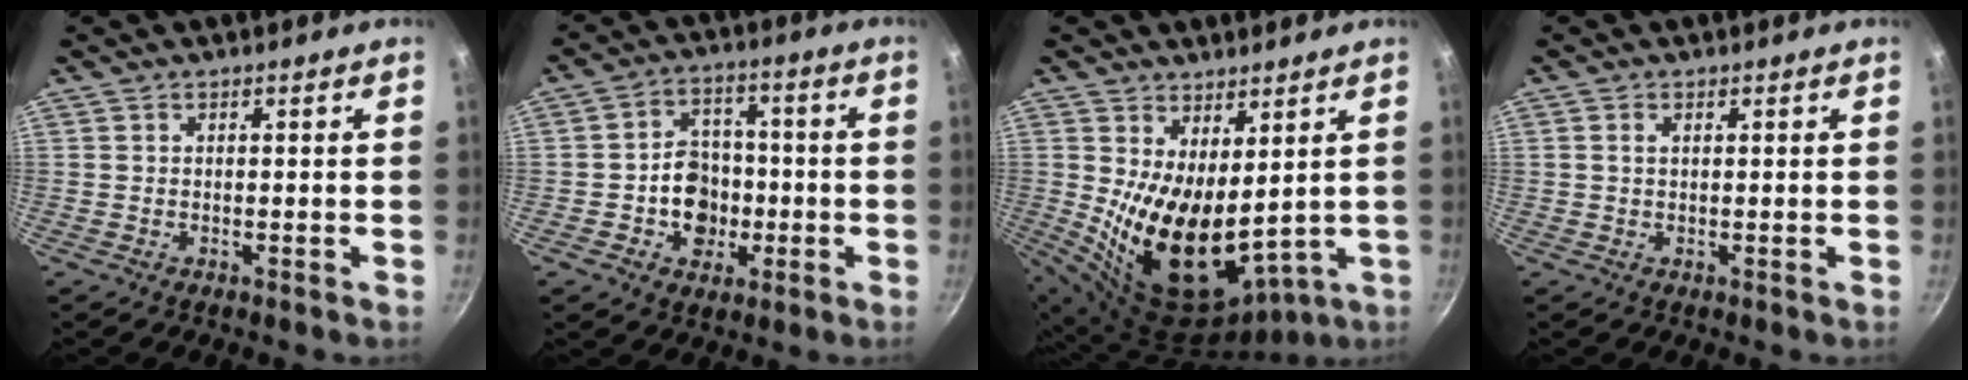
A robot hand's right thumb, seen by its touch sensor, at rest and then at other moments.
{"total": 10.0, "force": [-2.0, 8.4, 5.0], "torque": [-0.039, 0.023, -0.034]}
{"total": 17.0, "force": [1.9, 9.4, 14.1], "torque": [-0.222, -0.048, 0.060]}
{"total": 1.3, "force": [0.4, 0.8, 0.9], "torque": [-0.016, 0.003, 0.006]}